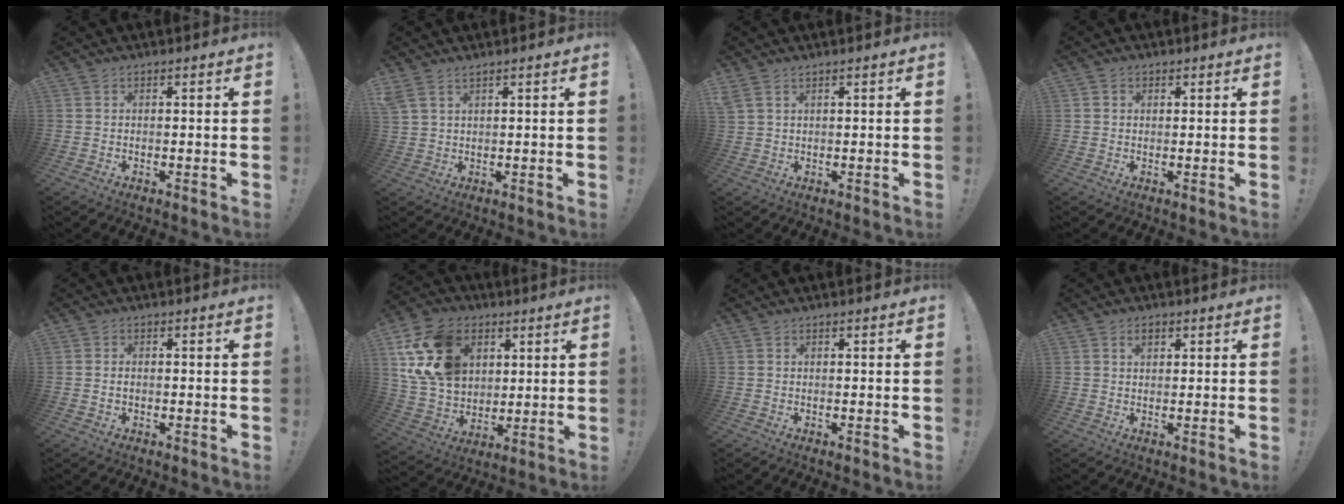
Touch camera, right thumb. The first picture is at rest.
{"total": 3.4, "force": [2.5, 0.7, 2.2], "torque": [-0.051, -0.008, 0.050]}
{"total": 2.6, "force": [1.6, 0.8, 1.9], "torque": [-0.045, -0.001, 0.034]}
{"total": 1.2, "force": [0.4, 1.1, 0.4], "torque": [-0.006, 0.002, 0.007]}
{"total": 1.8, "force": [-0.5, 1.2, 1.3], "torque": [-0.018, 0.004, -0.010]}
{"total": 20.4, "force": [7.5, 15.3, 11.3], "torque": [-0.209, -0.022, 0.149]}
{"total": 0.0}
{"total": 1.1, "force": [0.6, 0.6, 0.7], "torque": [-0.014, 0.002, 0.011]}